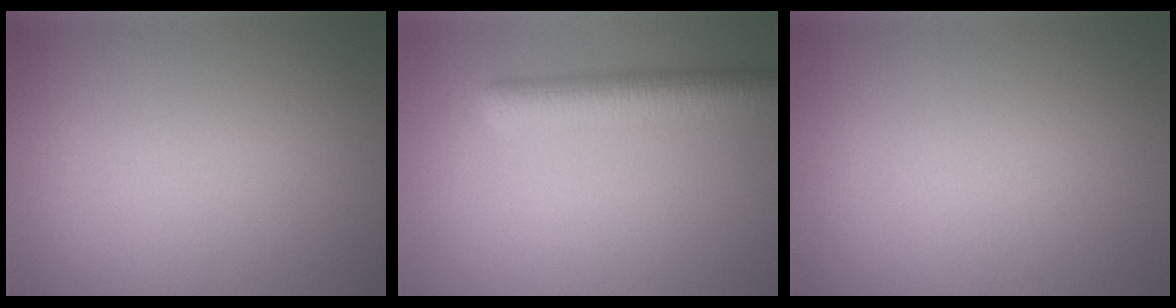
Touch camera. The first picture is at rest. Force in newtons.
{"total": 5.0, "press": 5.0, "slide": 0.3}
{"total": 0.0}